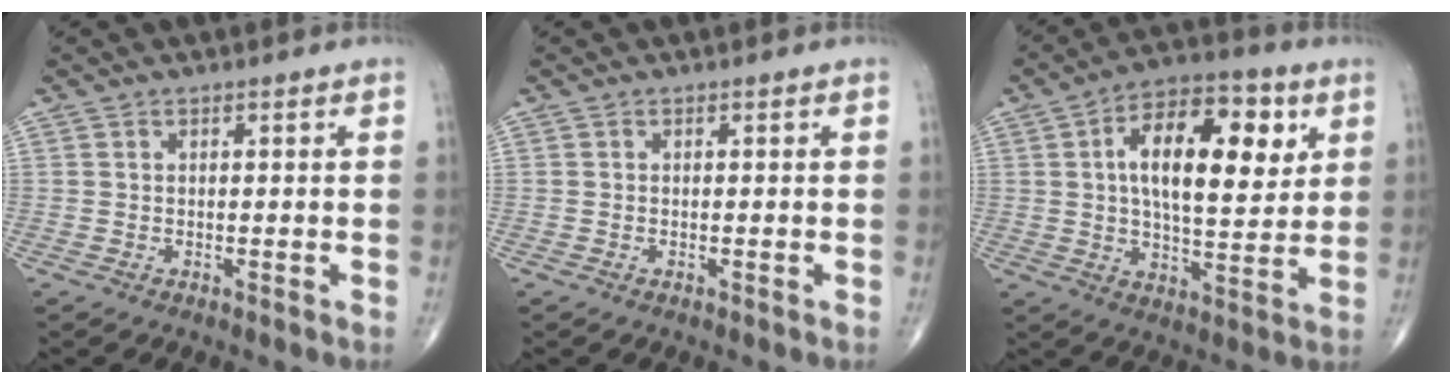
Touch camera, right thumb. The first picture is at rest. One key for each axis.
{"total": 0.0}
{"total": 18.2, "fx": 4.8, "fy": 8.7, "fz": 15.3, "tx": -0.211, "ty": -0.002, "tz": 0.070}